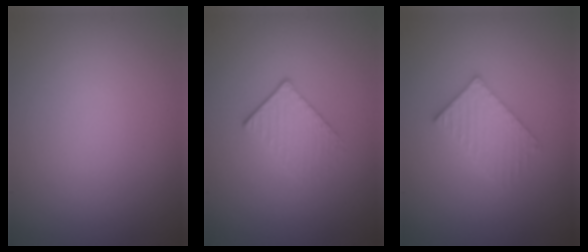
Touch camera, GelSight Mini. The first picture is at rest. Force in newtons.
{"total": 1.6, "press": 1.1, "slide": 1.1}
{"total": 3.0, "press": 3.0, "slide": 0.5}